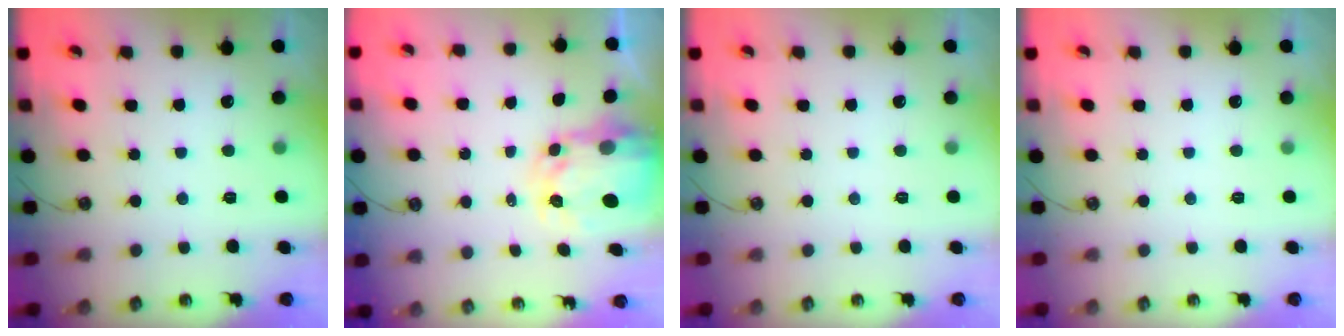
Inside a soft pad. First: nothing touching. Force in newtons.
{"total": 5.2, "press": 5.2, "slide": 0.4}
{"total": 0.0}
{"total": 0.0}